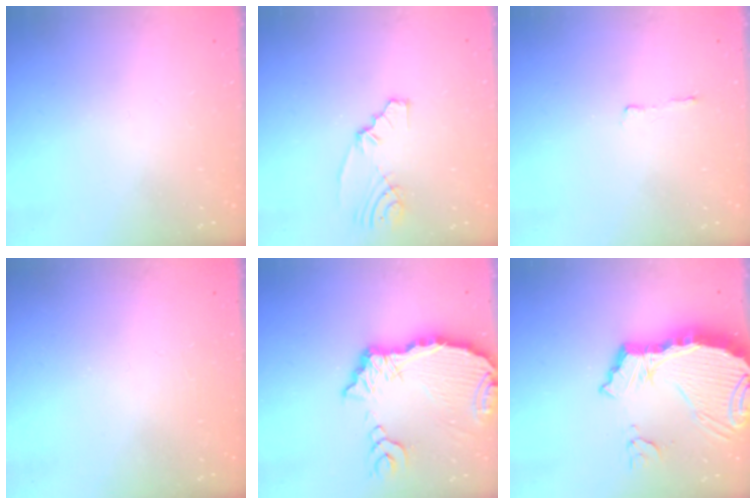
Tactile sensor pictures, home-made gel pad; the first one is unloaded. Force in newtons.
{"total": 4.7, "press": 3.0, "slide": 3.7}
{"total": 2.9, "press": 2.8, "slide": 0.5}
{"total": 0.0}
{"total": 12.4, "press": 12.3, "slide": 1.5}
{"total": 12.9, "press": 12.8, "slide": 1.1}